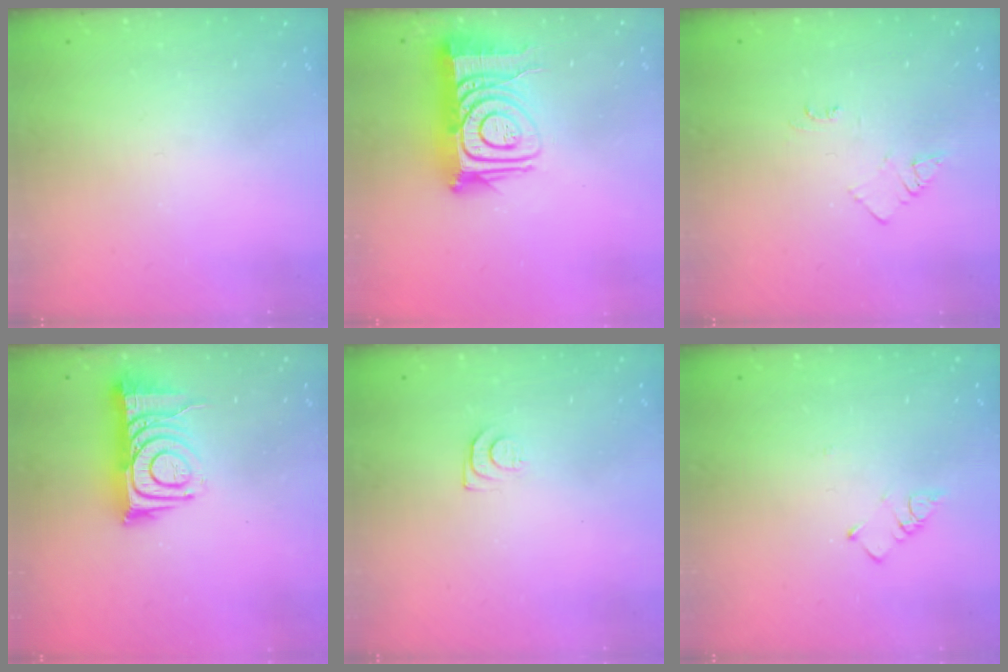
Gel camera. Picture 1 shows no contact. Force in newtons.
{"total": 15.9, "press": 15.8, "slide": 1.6}
{"total": 3.8, "press": 3.8, "slide": 0.5}
{"total": 11.4, "press": 11.3, "slide": 1.0}
{"total": 4.6, "press": 4.6, "slide": 0.7}
{"total": 2.6, "press": 2.6, "slide": 0.5}